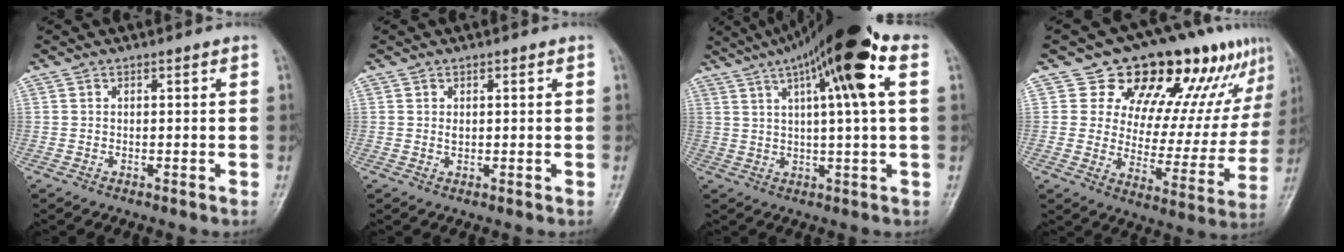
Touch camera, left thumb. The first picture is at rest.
{"total": 1.0, "force": [0.3, 0.7, 0.6], "torque": [-0.008, -0.001, 0.006]}
{"total": 17.2, "force": [6.8, 2.7, 15.6], "torque": [-0.258, 0.023, 0.103]}
{"total": 21.4, "force": [13.2, 11.4, 12.4], "torque": [-0.098, -0.047, 0.185]}